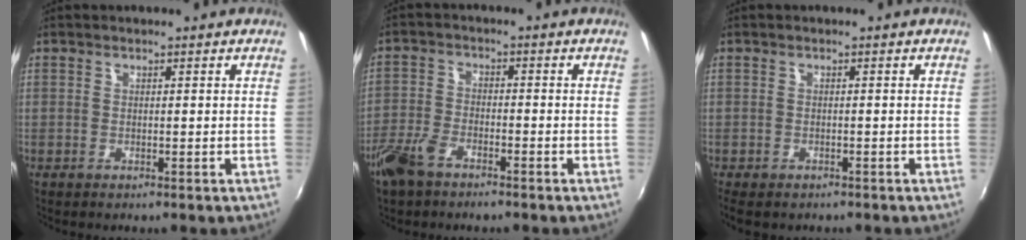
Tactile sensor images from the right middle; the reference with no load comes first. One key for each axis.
{"total": 6.5, "fx": -4.7, "fy": 2.8, "fz": 3.6, "tx": -0.089, "ty": -0.003, "tz": -0.093}
{"total": 3.8, "fx": -2.8, "fy": 1.8, "fz": 1.9, "tx": -0.044, "ty": -0.018, "tz": -0.041}